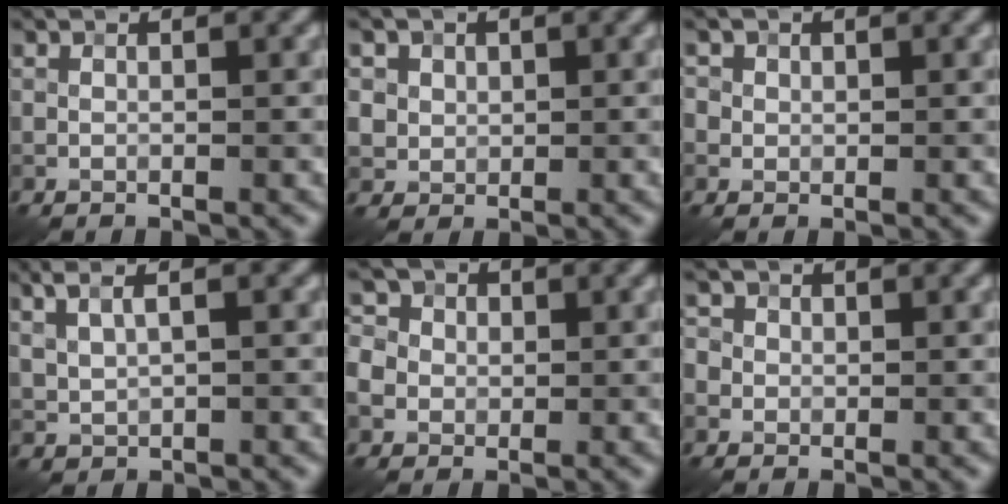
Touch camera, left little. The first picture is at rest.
{"total": 3.8, "force": [1.6, 3.2, 1.2], "torque": [-0.026, 0.007, 0.028]}
{"total": 1.7, "force": [0.4, 1.6, 0.5], "torque": [-0.003, 0.005, 0.004]}
{"total": 3.6, "force": [1.8, 1.5, 2.7], "torque": [-0.062, 0.011, 0.032]}
{"total": 7.0, "force": [0.0, 6.5, 2.5], "torque": [-0.052, 0.027, -0.035]}
{"total": 3.4, "force": [0.4, 3.1, 1.2], "torque": [-0.005, 0.024, -0.021]}